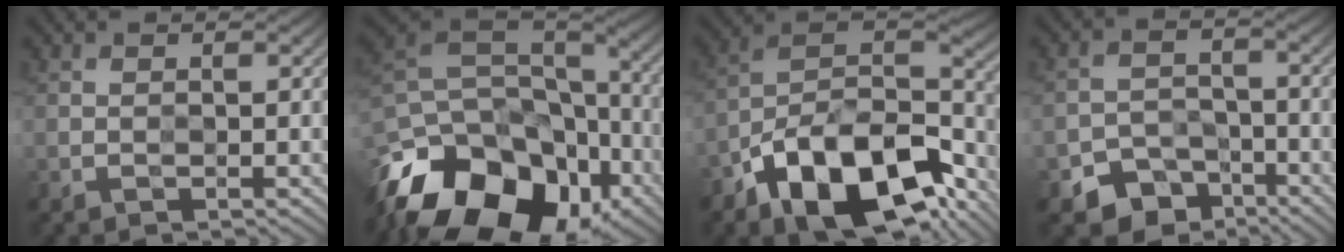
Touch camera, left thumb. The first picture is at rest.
{"total": 20.0, "force": [-11.2, 12.1, 11.3], "torque": [-0.266, -0.013, -0.170]}
{"total": 17.4, "force": [-9.7, 8.1, 11.9], "torque": [-0.218, -0.026, -0.162]}
{"total": 6.4, "force": [-4.4, 4.2, 2.1], "torque": [-0.032, -0.009, -0.074]}